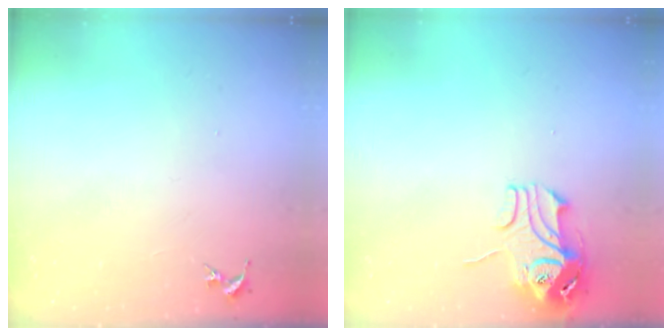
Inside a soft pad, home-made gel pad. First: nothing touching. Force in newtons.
{"total": 10.9, "press": 10.9, "slide": 1.1}